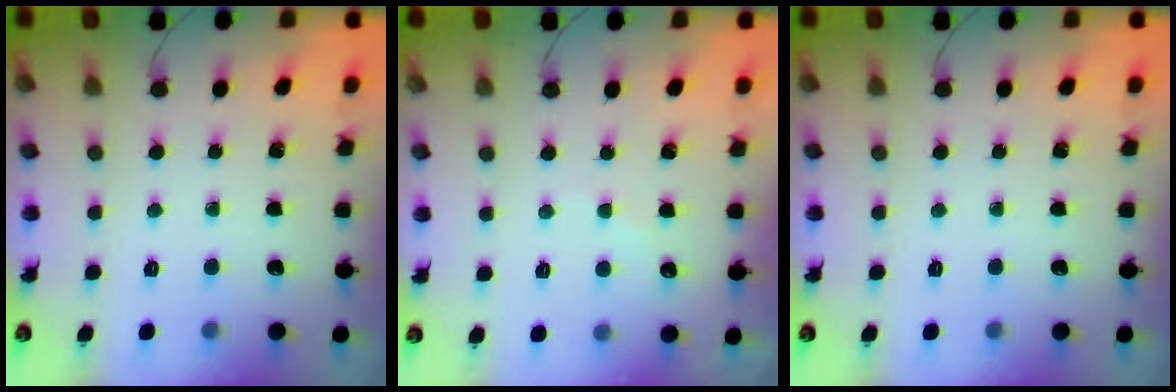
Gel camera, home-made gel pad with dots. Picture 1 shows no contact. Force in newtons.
{"total": 3.4, "press": 3.2, "slide": 1.0}
{"total": 0.0}